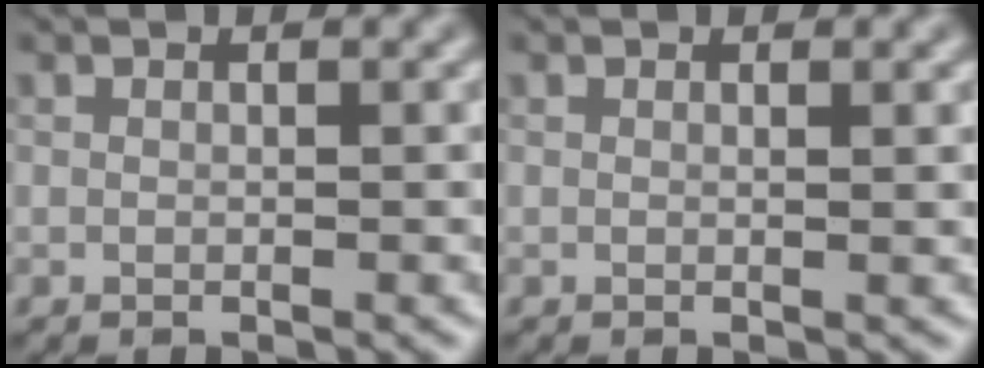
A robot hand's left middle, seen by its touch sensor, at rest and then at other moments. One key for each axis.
{"total": 0.7, "fx": 0.3, "fy": 0.2, "fz": 0.6, "tx": -0.003, "ty": 0.000, "tz": 0.002}